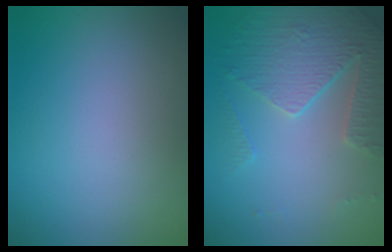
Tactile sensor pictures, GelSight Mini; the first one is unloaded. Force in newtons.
{"total": 3.7, "press": 3.5, "slide": 1.1}